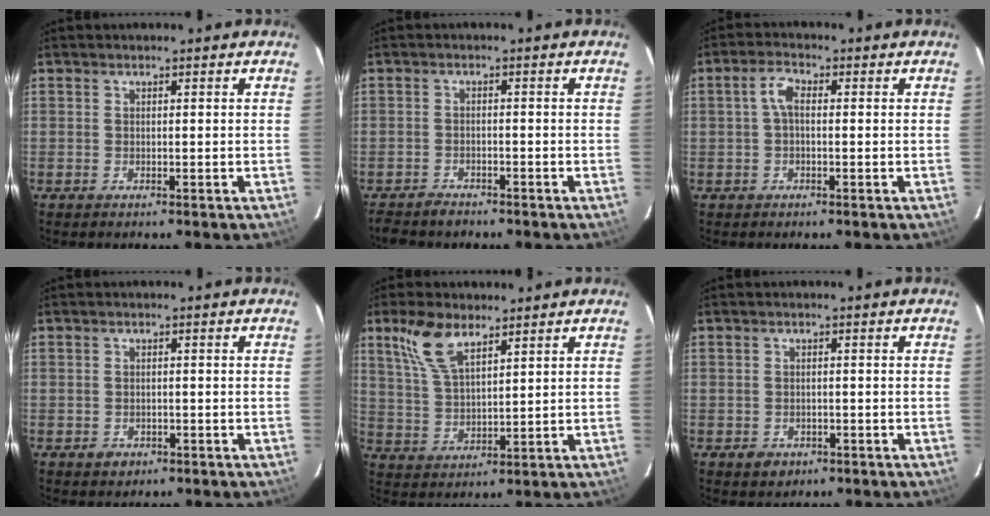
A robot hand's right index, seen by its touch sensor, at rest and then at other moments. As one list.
[{"total": 5.7, "force": [-5.0, 2.2, 1.6], "torque": [-0.047, -0.007, -0.081]}, {"total": 3.1, "force": [0.0, 1.6, 2.6], "torque": [-0.055, 0.011, 0.000]}, {"total": 2.3, "force": [-1.3, 1.8, 0.8], "torque": [-0.014, -0.001, -0.014]}, {"total": 8.6, "force": [5.5, 3.5, 5.6], "torque": [-0.118, 0.012, 0.117]}, {"total": 3.0, "force": [-1.6, 2.3, 1.1], "torque": [-0.023, -0.001, -0.017]}]